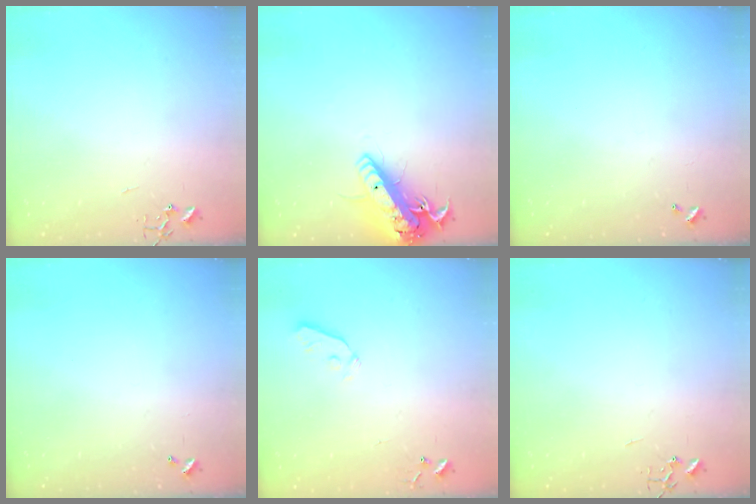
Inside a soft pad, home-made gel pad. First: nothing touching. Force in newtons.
{"total": 17.6, "press": 17.2, "slide": 3.6}
{"total": 0.0}
{"total": 0.0}
{"total": 3.2, "press": 3.1, "slide": 0.6}
{"total": 0.0}